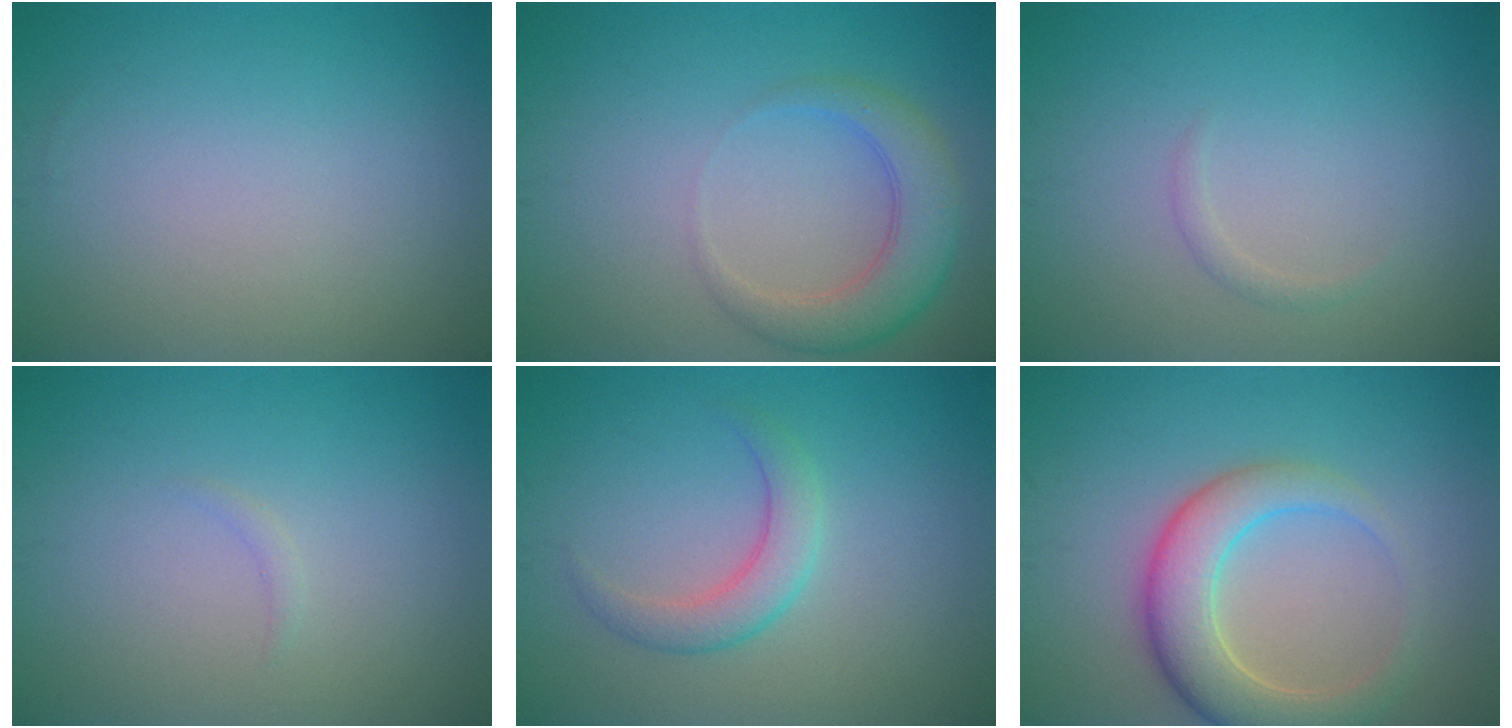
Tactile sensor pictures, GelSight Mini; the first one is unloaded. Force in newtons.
{"total": 4.2, "press": 4.2, "slide": 0.5}
{"total": 0.8, "press": 0.8, "slide": 0.0}
{"total": 0.5, "press": 0.5, "slide": 0.1}
{"total": 2.7, "press": 2.7, "slide": 0.1}
{"total": 5.6, "press": 5.6, "slide": 0.4}